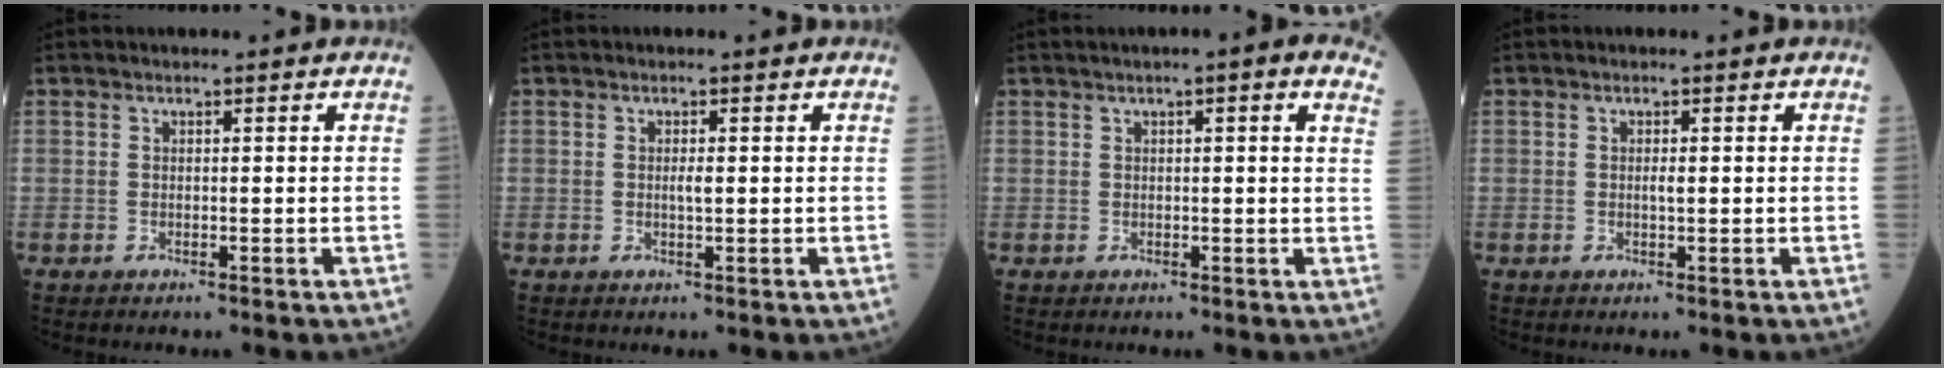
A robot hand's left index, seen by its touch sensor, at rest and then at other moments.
{"total": 1.2, "force": [0.1, 0.1, 1.2], "torque": [-0.022, -0.001, 0.001]}
{"total": 6.5, "force": [3.8, 0.8, 5.2], "torque": [-0.052, 0.018, 0.033]}
{"total": 0.9, "force": [0.1, 0.1, 0.9], "torque": [-0.017, -0.001, 0.001]}